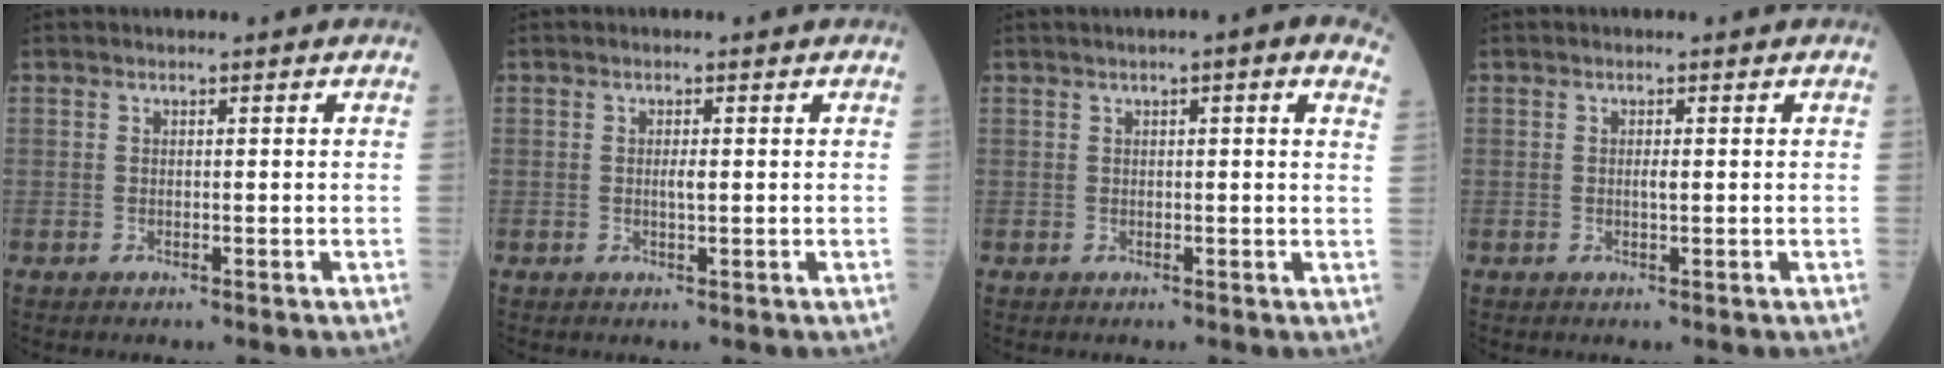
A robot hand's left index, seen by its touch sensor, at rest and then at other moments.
{"total": 1.2, "force": [0.1, 0.1, 1.2], "torque": [-0.022, -0.001, 0.001]}
{"total": 6.5, "force": [3.8, 0.8, 5.2], "torque": [-0.052, 0.018, 0.033]}
{"total": 0.9, "force": [0.1, 0.1, 0.9], "torque": [-0.017, -0.001, 0.001]}